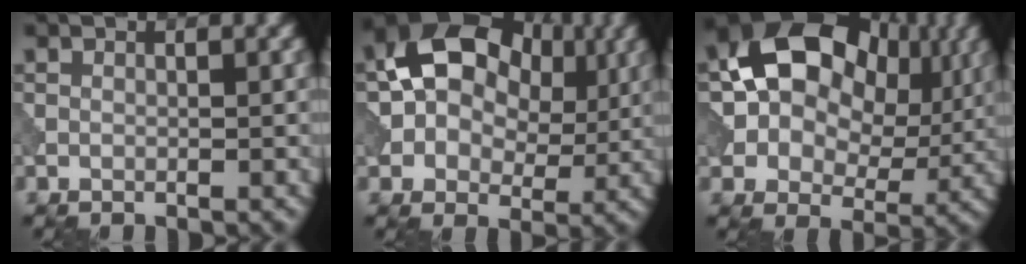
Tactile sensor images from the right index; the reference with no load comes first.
{"total": 10.3, "force": [2.4, 7.6, 6.5], "torque": [-0.108, 0.014, 0.023]}
{"total": 14.5, "force": [3.7, 10.7, 9.0], "torque": [-0.148, 0.019, 0.060]}